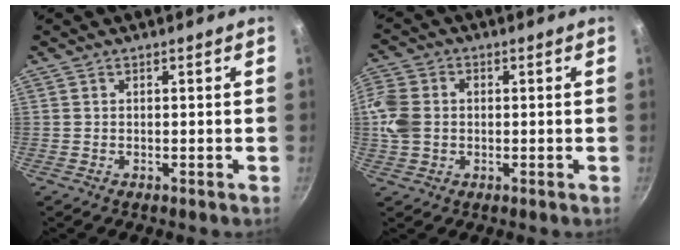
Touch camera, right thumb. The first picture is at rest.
{"total": 7.9, "force": [0.0, 6.2, 4.9], "torque": [-0.099, 0.006, -0.013]}